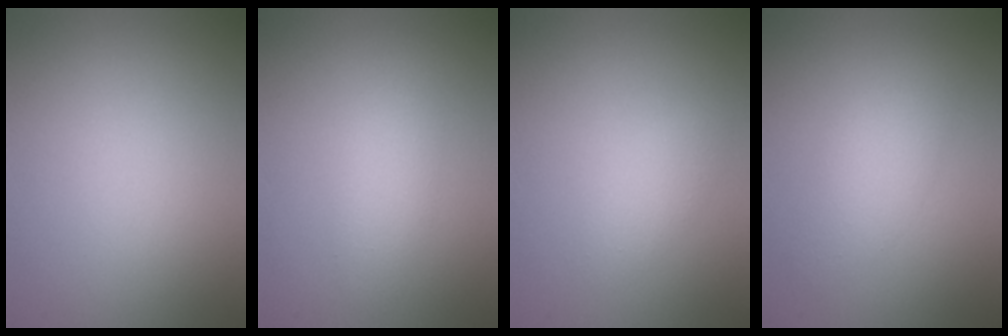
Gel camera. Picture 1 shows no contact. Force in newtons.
{"total": 2.3, "press": 2.3, "slide": 0.1}
{"total": 1.4, "press": 1.4, "slide": 0.1}
{"total": 2.9, "press": 2.9, "slide": 0.1}